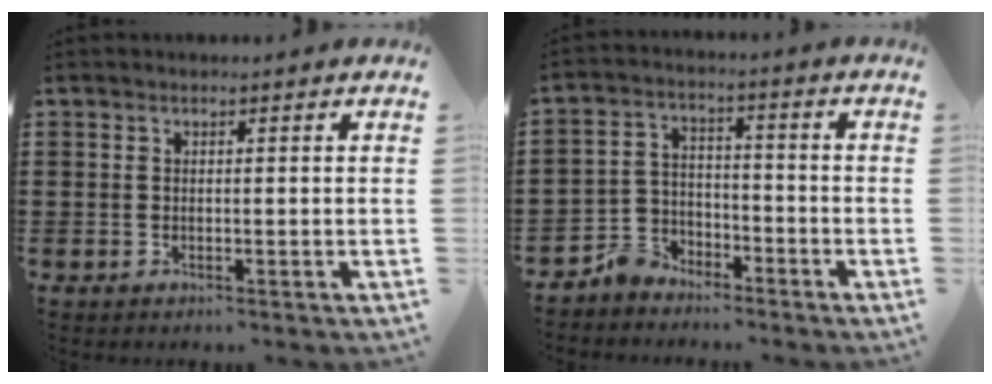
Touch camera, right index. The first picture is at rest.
{"total": 5.4, "force": [-4.6, 2.7, 0.6], "torque": [-0.037, 0.010, -0.100]}